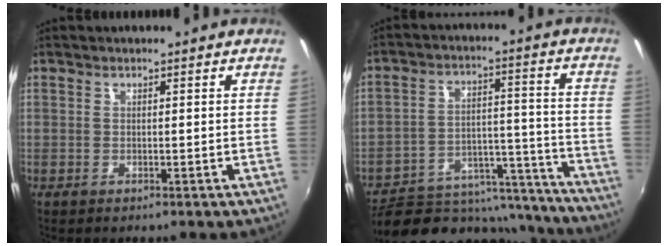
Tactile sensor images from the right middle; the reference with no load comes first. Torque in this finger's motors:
{"motor_torque": [0.84, -1.30, -0.06, 0.00]}